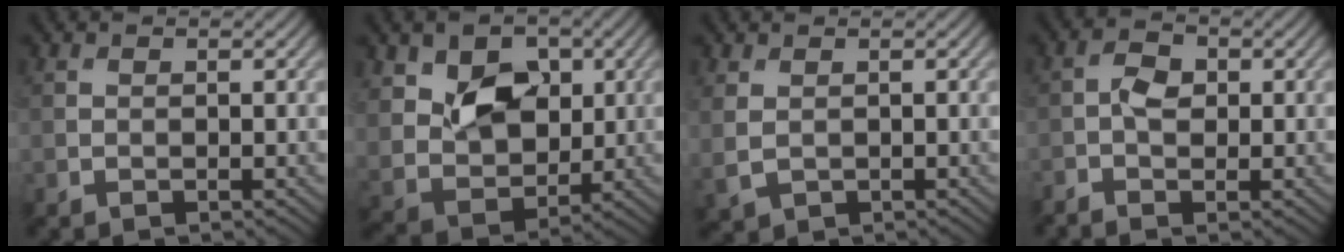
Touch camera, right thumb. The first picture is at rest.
{"total": 8.4, "force": [2.7, 6.0, 5.1], "torque": [-0.112, -0.014, 0.044]}
{"total": 2.3, "force": [0.4, 1.6, 1.6], "torque": [-0.051, -0.006, 0.012]}
{"total": 2.8, "force": [-0.7, 1.7, 2.1], "torque": [-0.045, 0.004, -0.018]}